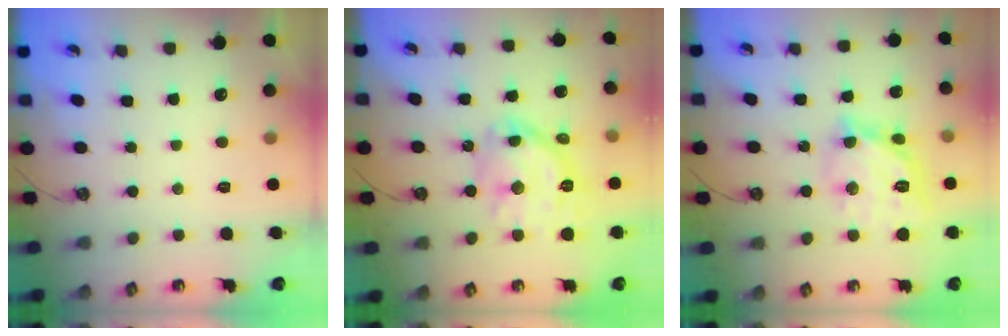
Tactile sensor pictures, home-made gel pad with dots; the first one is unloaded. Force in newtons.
{"total": 15.8, "press": 15.7, "slide": 1.6}
{"total": 15.0, "press": 15.0, "slide": 1.3}